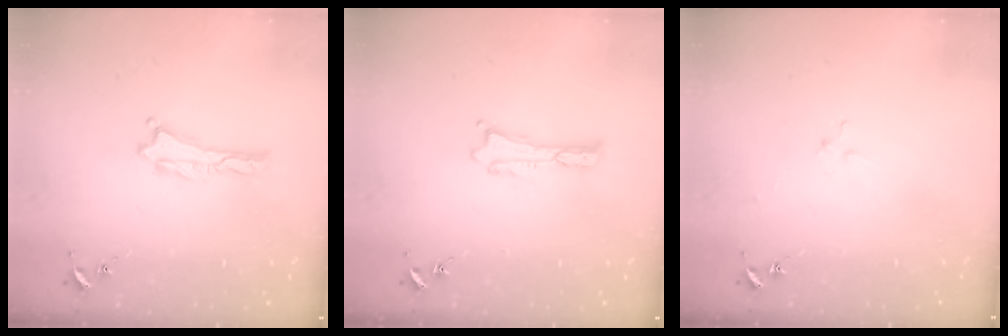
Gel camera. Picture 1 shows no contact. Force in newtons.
{"total": 0.0}
{"total": 2.5, "press": 2.5, "slide": 0.3}